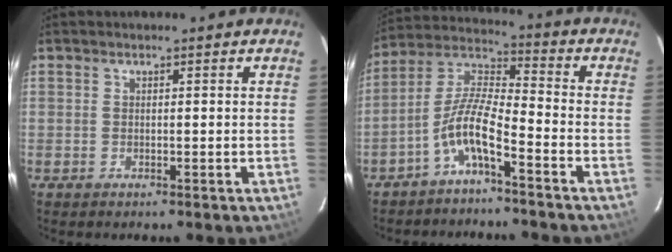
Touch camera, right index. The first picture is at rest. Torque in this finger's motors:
{"motor_torque": [1.26, -0.88, 0.76, 0.19]}